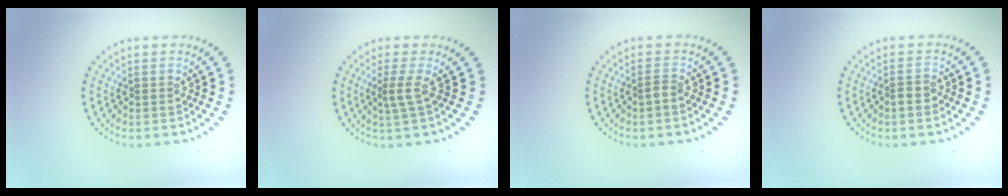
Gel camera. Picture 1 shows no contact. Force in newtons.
{"total": 1.6, "press": 1.1, "slide": 1.2}
{"total": 0.9, "press": 0.6, "slide": 0.7}
{"total": 1.4, "press": 1.2, "slide": 0.8}